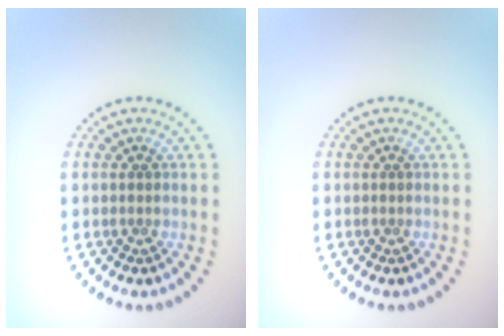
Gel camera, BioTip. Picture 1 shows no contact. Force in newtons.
{"total": 0.0}